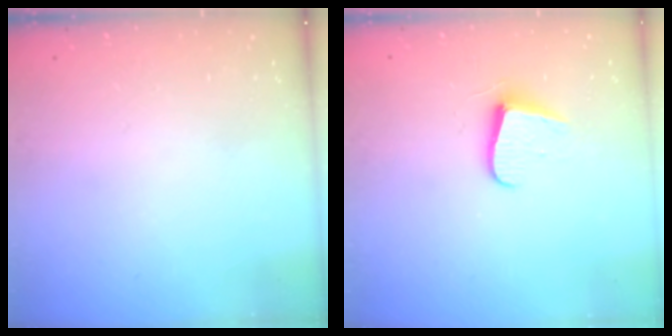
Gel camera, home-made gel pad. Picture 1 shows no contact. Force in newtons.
{"total": 7.2, "press": 7.2, "slide": 0.5}